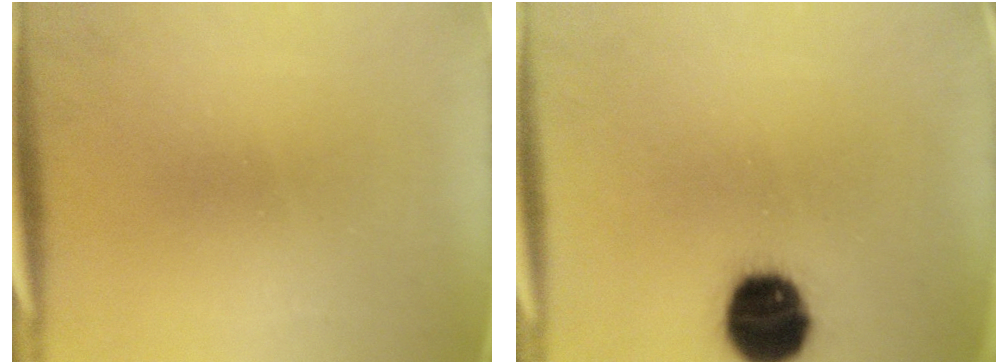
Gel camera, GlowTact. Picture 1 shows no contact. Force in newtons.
{"total": 15.5}